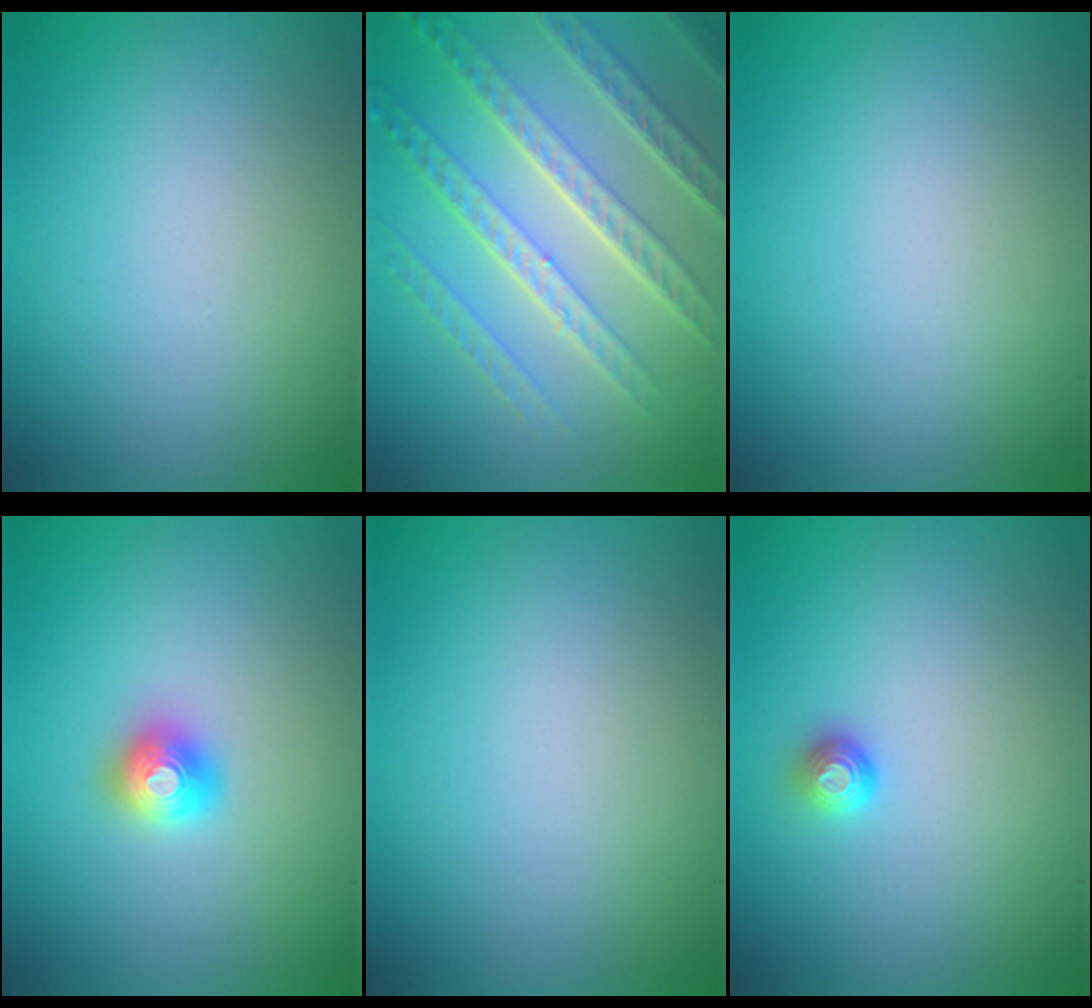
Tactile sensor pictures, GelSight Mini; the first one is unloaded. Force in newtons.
{"total": 8.1, "press": 5.6, "slide": 5.9}
{"total": 0.0}
{"total": 2.0, "press": 2.0, "slide": 0.2}
{"total": 0.0}
{"total": 1.3, "press": 1.1, "slide": 0.7}